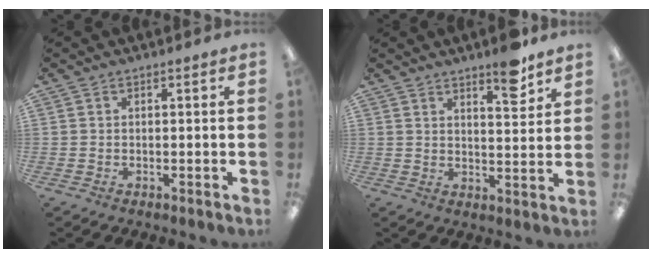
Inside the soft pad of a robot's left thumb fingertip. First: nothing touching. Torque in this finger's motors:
{"motor_torque": [1.00, 0.47, 0.61, -0.64, 0.03]}